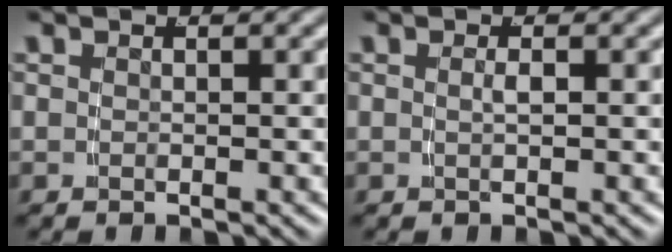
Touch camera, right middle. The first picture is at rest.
{"total": 0.7, "force": [-0.2, -0.4, 0.6], "torque": [-0.015, -0.004, 0.000]}